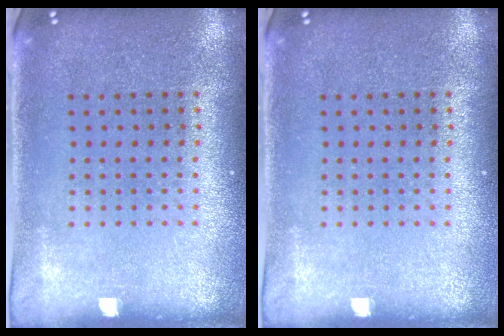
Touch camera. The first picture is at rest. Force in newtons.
{"total": 0.0}